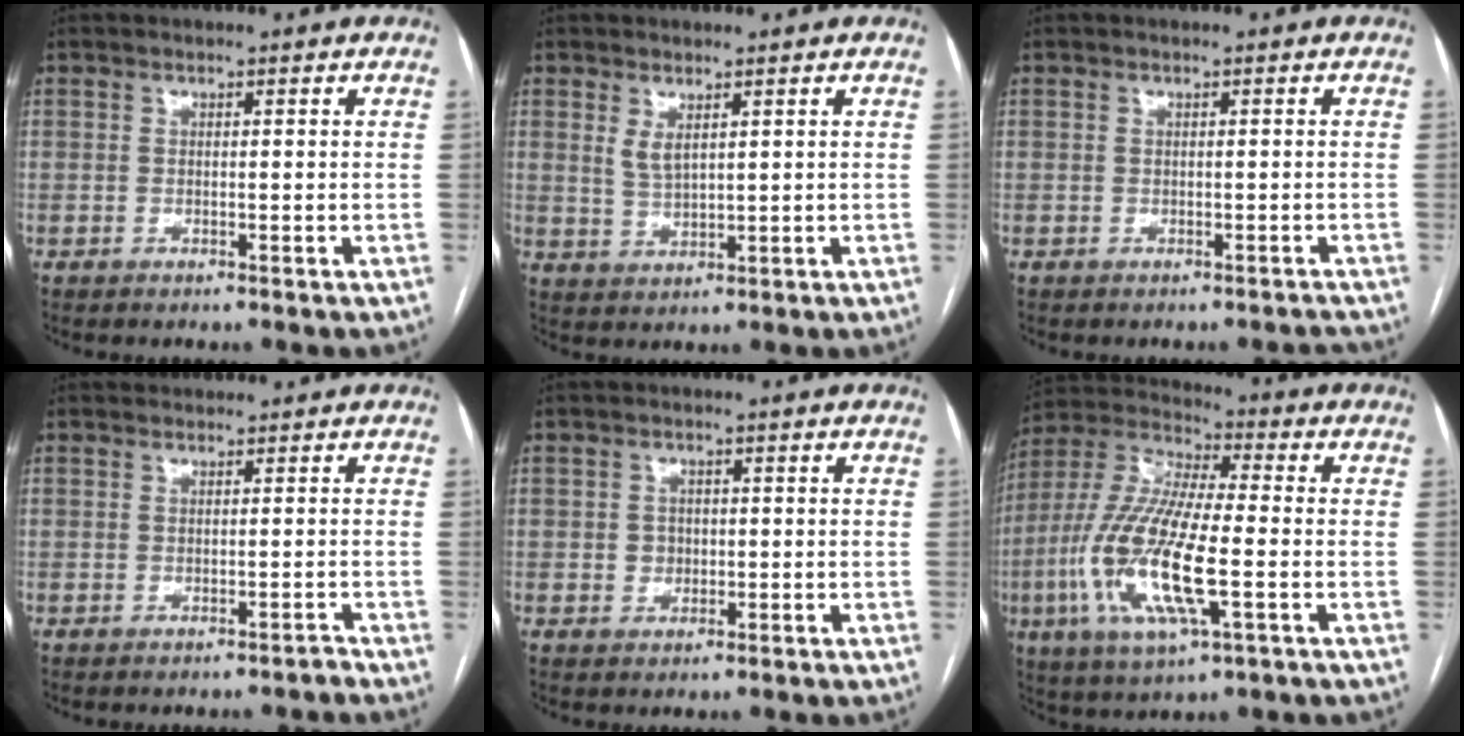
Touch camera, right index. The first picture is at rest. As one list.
[{"total": 2.8, "force": [1.5, 1.1, 2.1], "torque": [-0.046, -0.004, 0.038]}, {"total": 1.2, "force": [-1.2, 0.2, 0.1], "torque": [0.003, 0.003, -0.012]}, {"total": 0.5, "force": [-0.3, 0.3, 0.3], "torque": [-0.007, 0.010, -0.002]}, {"total": 1.7, "force": [-0.2, 1.6, 0.6], "torque": [-0.008, 0.004, -0.001]}, {"total": 17.3, "force": [-4.4, 3.3, 16.4], "torque": [-0.359, -0.016, -0.082]}]